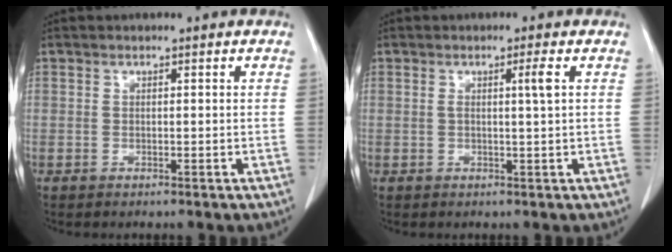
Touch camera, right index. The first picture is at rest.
{"total": 2.0, "force": [0.5, -0.5, 1.9], "torque": [-0.033, -0.002, 0.009]}